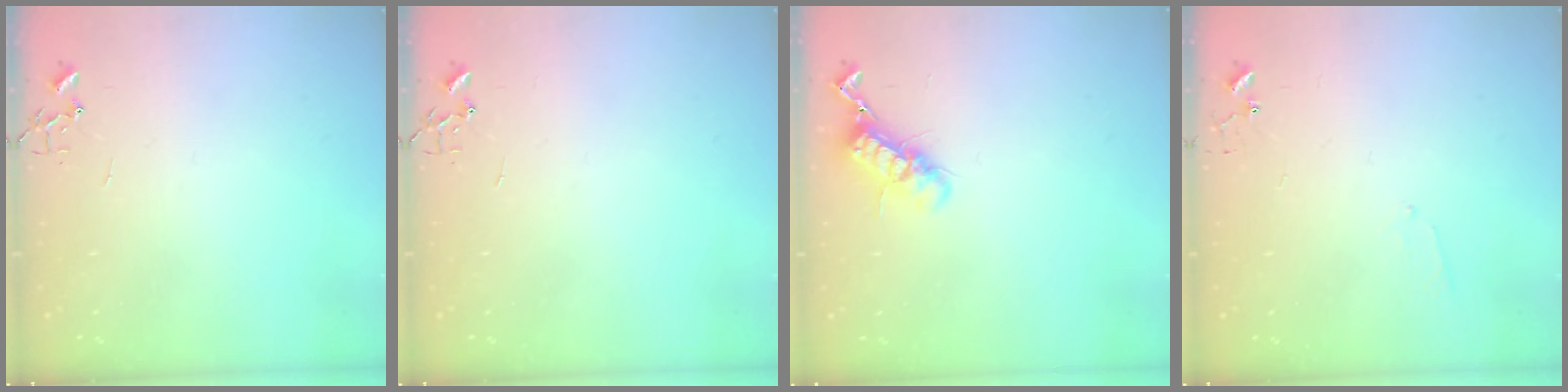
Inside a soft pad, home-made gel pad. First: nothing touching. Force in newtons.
{"total": 0.0}
{"total": 11.9, "press": 11.9, "slide": 0.8}
{"total": 5.1, "press": 5.1, "slide": 0.5}